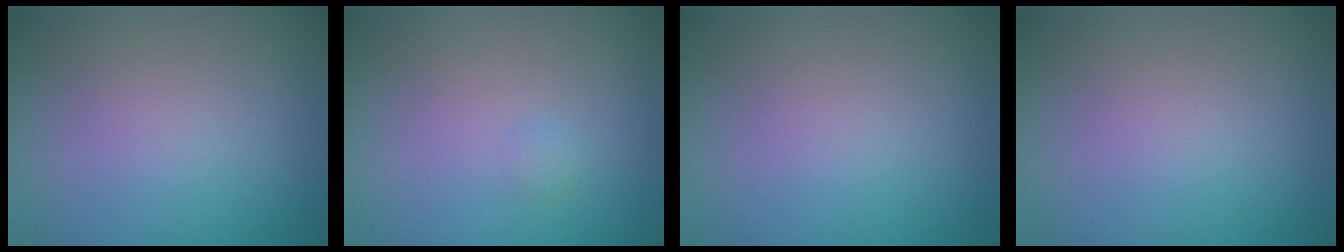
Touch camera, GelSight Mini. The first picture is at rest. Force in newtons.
{"total": 0.6, "press": 0.6, "slide": 0.0}
{"total": 0.0}
{"total": 0.0}